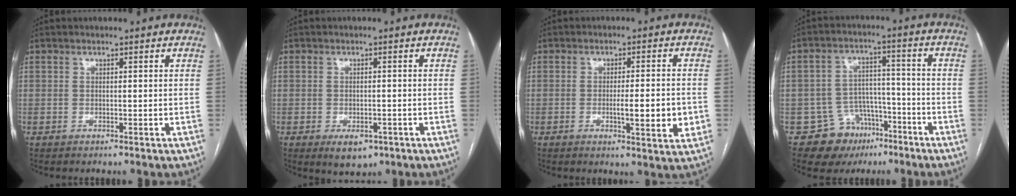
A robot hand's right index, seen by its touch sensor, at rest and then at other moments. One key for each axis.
{"total": 4.1, "fx": -1.9, "fy": 2.4, "fz": 2.7, "tx": -0.034, "ty": -0.002, "tz": -0.016}
{"total": 7.3, "fx": -1.5, "fy": 0.9, "fz": 7.1, "tx": -0.101, "ty": -0.009, "tz": -0.020}
{"total": 9.2, "fx": -5.5, "fy": 7.2, "fz": 1.8, "tx": -0.018, "ty": 0.037, "tz": -0.075}